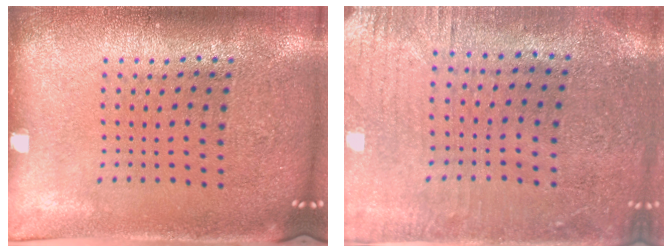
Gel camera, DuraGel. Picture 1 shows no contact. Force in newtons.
{"total": 0.7, "press": 0.5, "slide": 0.5}